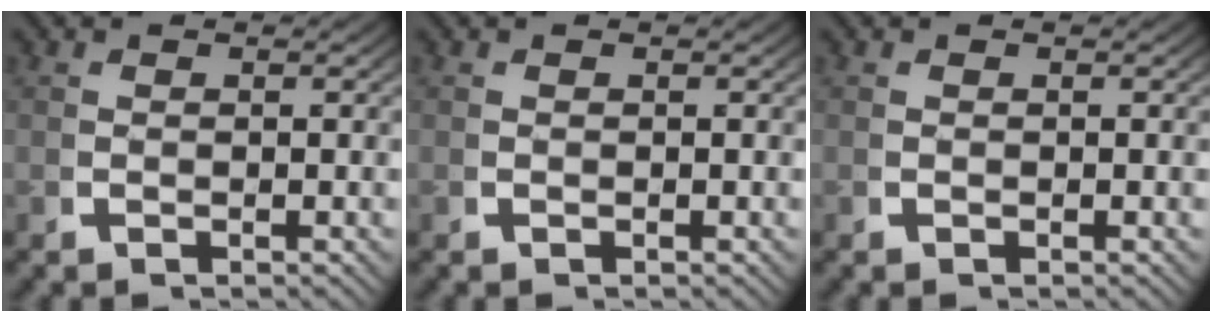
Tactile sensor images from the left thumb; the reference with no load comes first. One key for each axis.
{"total": 0.0}
{"total": 0.0}